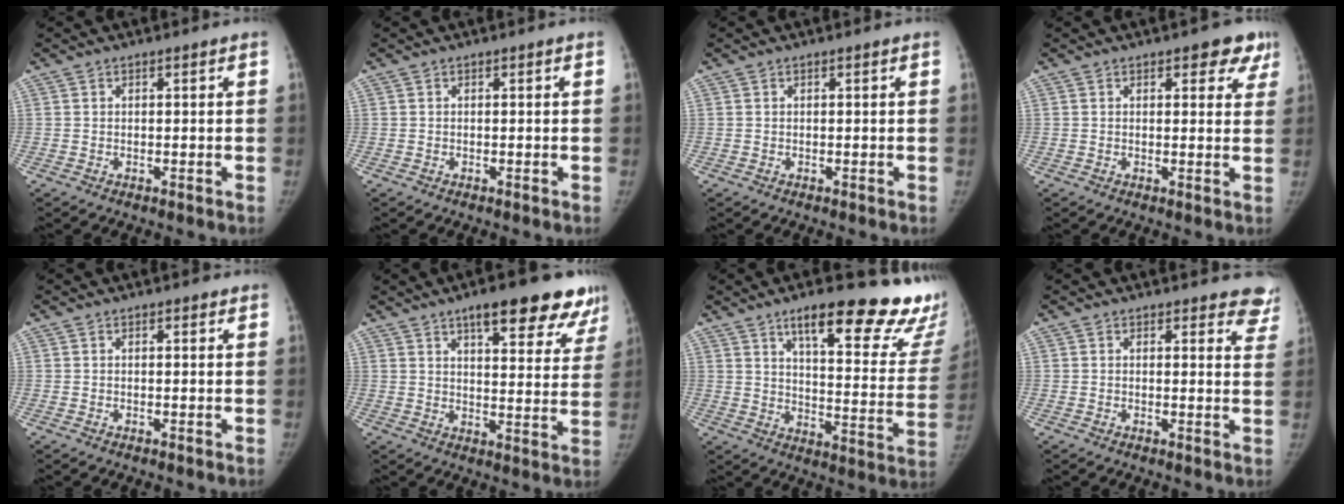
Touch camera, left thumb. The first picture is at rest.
{"total": 0.0}
{"total": 0.0}
{"total": 5.6, "force": [3.4, 2.8, 3.5], "torque": [0.001, -0.010, 0.034]}
{"total": 0.8, "force": [0.5, 0.4, 0.5], "torque": [-0.008, -0.002, 0.004]}
{"total": 17.9, "force": [12.1, 5.7, 11.8], "torque": [-0.108, -0.043, 0.151]}
{"total": 27.4, "force": [18.9, 7.5, 18.4], "torque": [-0.189, -0.091, 0.246]}
{"total": 7.1, "force": [6.4, 2.8, 1.2], "torque": [0.040, -0.031, 0.041]}